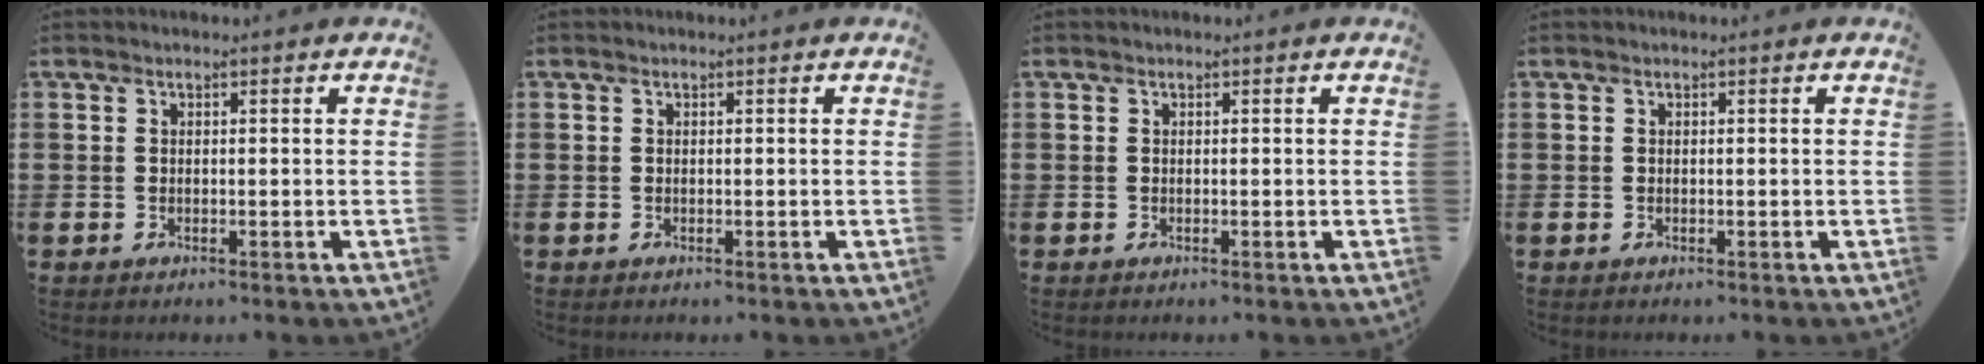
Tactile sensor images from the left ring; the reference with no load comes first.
{"total": 0.0}
{"total": 0.0}
{"total": 0.0}